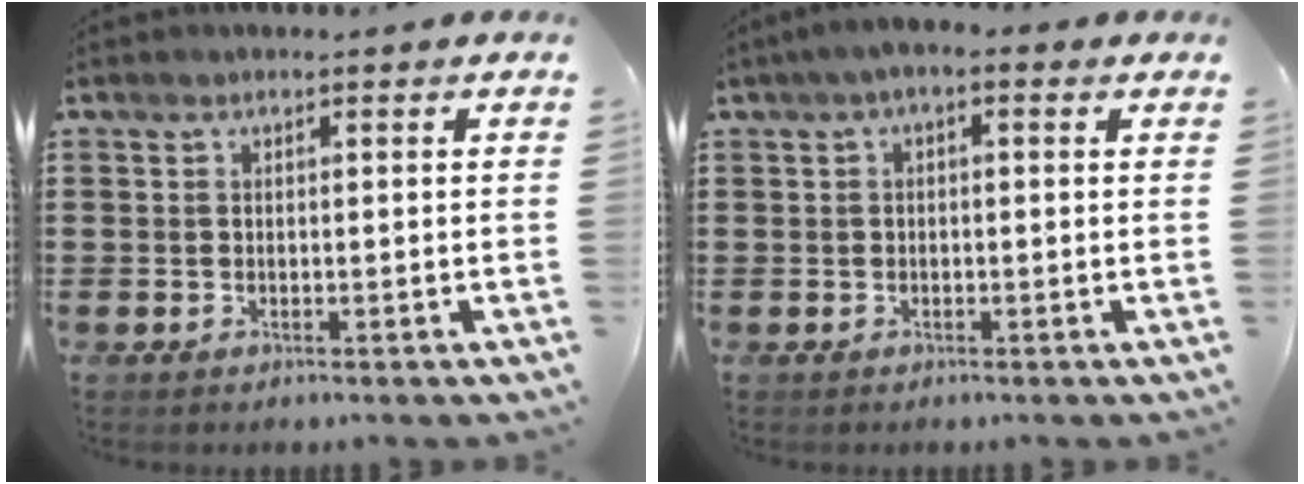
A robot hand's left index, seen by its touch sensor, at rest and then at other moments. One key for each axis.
{"total": 2.0, "fx": -0.7, "fy": 0.7, "fz": 1.7, "tx": -0.030, "ty": 0.004, "tz": -0.017}